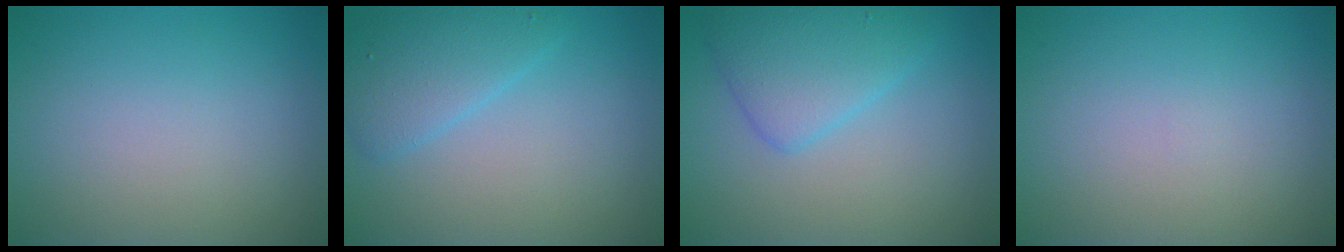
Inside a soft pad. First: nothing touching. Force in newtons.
{"total": 3.1, "press": 3.1, "slide": 0.0}
{"total": 4.2, "press": 4.2, "slide": 0.2}
{"total": 0.0}